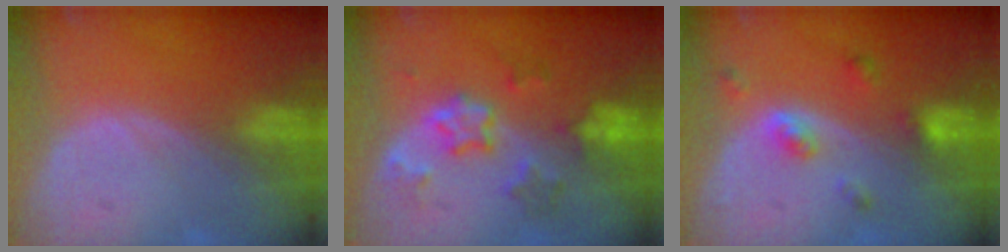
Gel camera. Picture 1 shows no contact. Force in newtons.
{"total": 6.7, "press": 6.3, "slide": 2.4}
{"total": 4.4, "press": 4.1, "slide": 1.7}